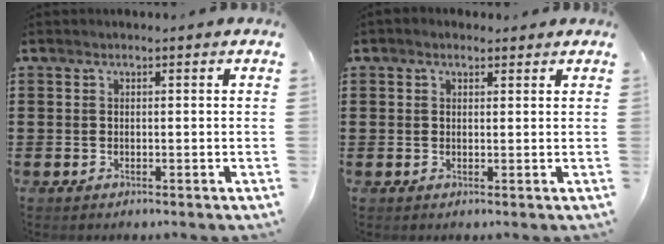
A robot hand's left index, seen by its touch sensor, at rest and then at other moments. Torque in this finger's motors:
{"motor_torque": [2.13, -0.01, 0.42, 0.04]}